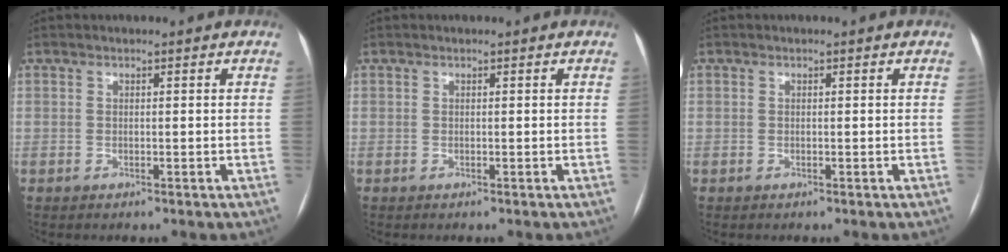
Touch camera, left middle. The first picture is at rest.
{"total": 0.0}
{"total": 0.0}